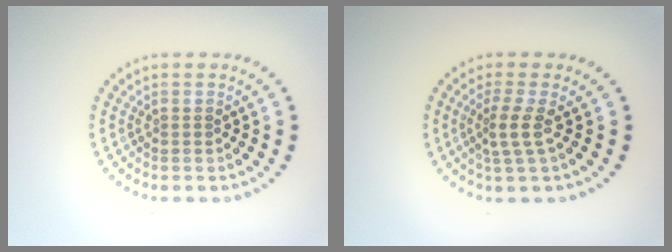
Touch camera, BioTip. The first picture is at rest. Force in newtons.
{"total": 2.3, "press": 1.6, "slide": 1.6}